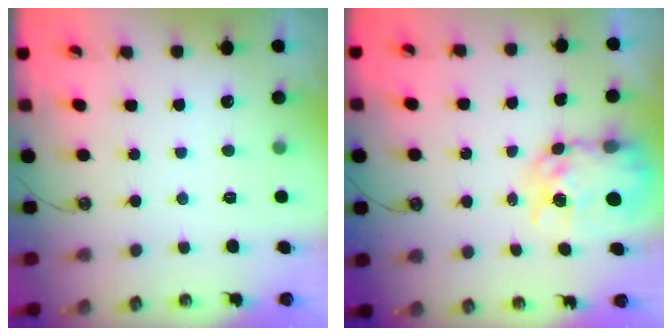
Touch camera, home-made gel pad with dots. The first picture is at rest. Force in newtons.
{"total": 9.0, "press": 8.9, "slide": 0.7}